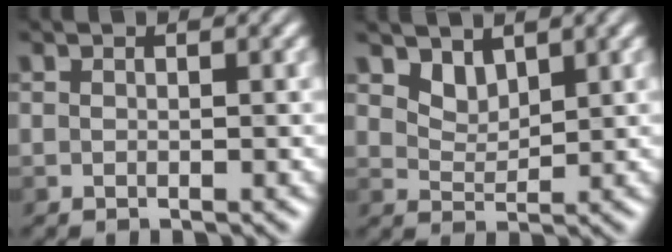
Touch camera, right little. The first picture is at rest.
{"total": 1.9, "force": [1.5, 0.9, 0.7], "torque": [-0.015, -0.007, 0.030]}